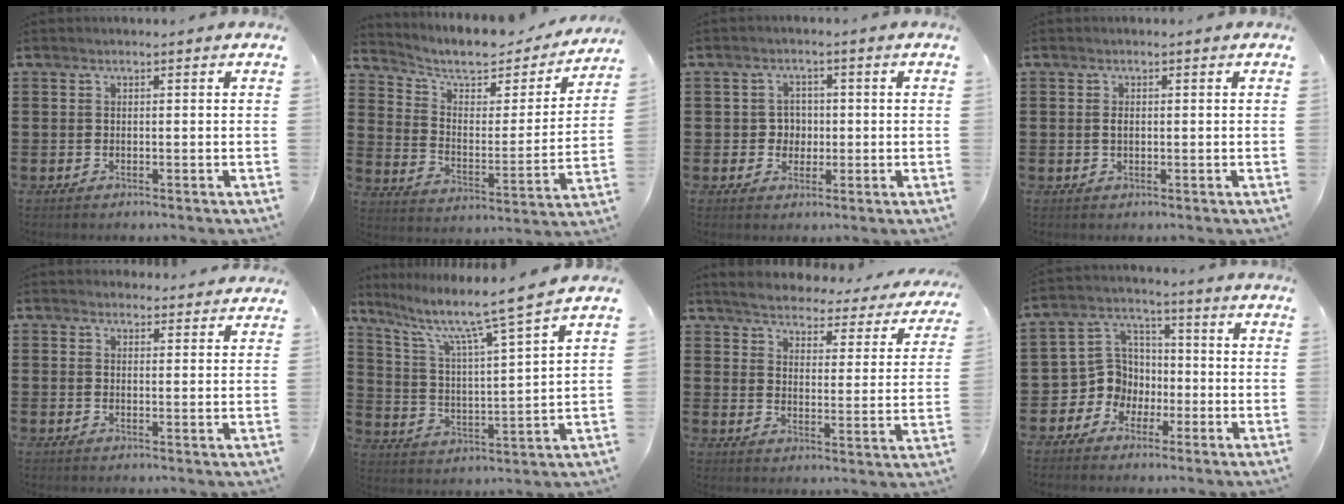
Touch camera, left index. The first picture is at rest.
{"total": 6.9, "force": [5.8, 2.2, 3.0], "torque": [-0.078, -0.036, 0.096]}
{"total": 3.1, "force": [-0.1, 2.8, 1.2], "torque": [-0.028, 0.003, -0.008]}
{"total": 1.1, "force": [0.1, 0.5, 1.0], "torque": [-0.021, 0.003, 0.001]}
{"total": 2.7, "force": [2.6, 0.6, 0.0], "torque": [0.000, -0.009, 0.048]}
{"total": 7.7, "force": [5.9, -0.1, 4.9], "torque": [-0.121, -0.042, 0.089]}
{"total": 3.6, "force": [3.6, 0.1, 0.5], "torque": [-0.035, -0.033, 0.055]}
{"total": 7.6, "force": [-1.6, 7.1, 2.3], "torque": [-0.095, -0.001, -0.034]}